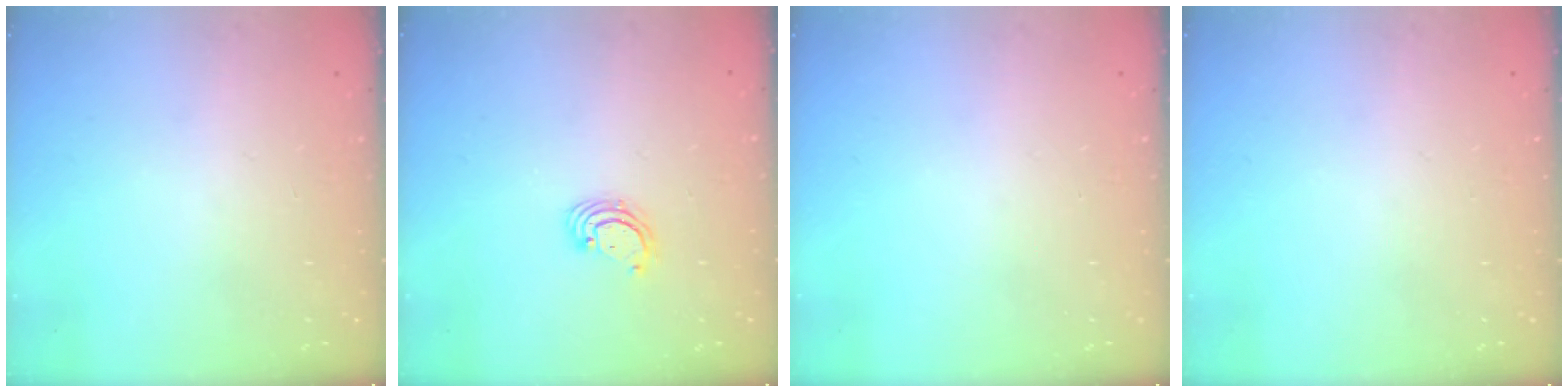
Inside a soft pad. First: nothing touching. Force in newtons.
{"total": 3.1, "press": 3.1, "slide": 0.1}
{"total": 0.0}
{"total": 0.0}